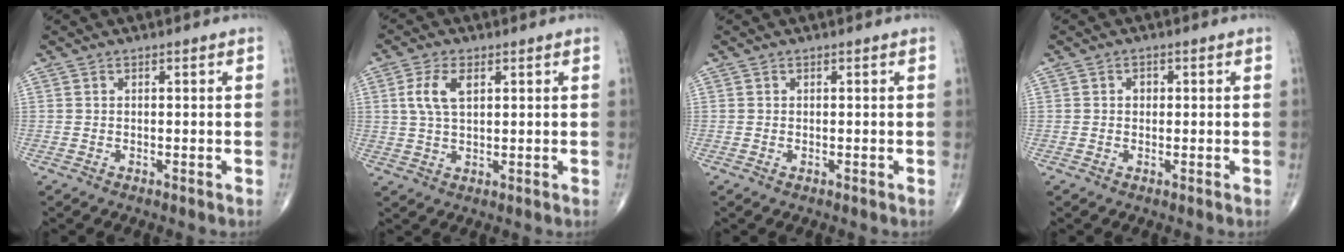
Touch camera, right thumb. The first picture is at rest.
{"total": 5.8, "force": [1.8, 3.0, 4.7], "torque": [-0.101, 0.002, 0.036]}
{"total": 0.0}
{"total": 1.3, "force": [0.1, 1.1, 0.7], "torque": [-0.003, 0.003, 0.000]}